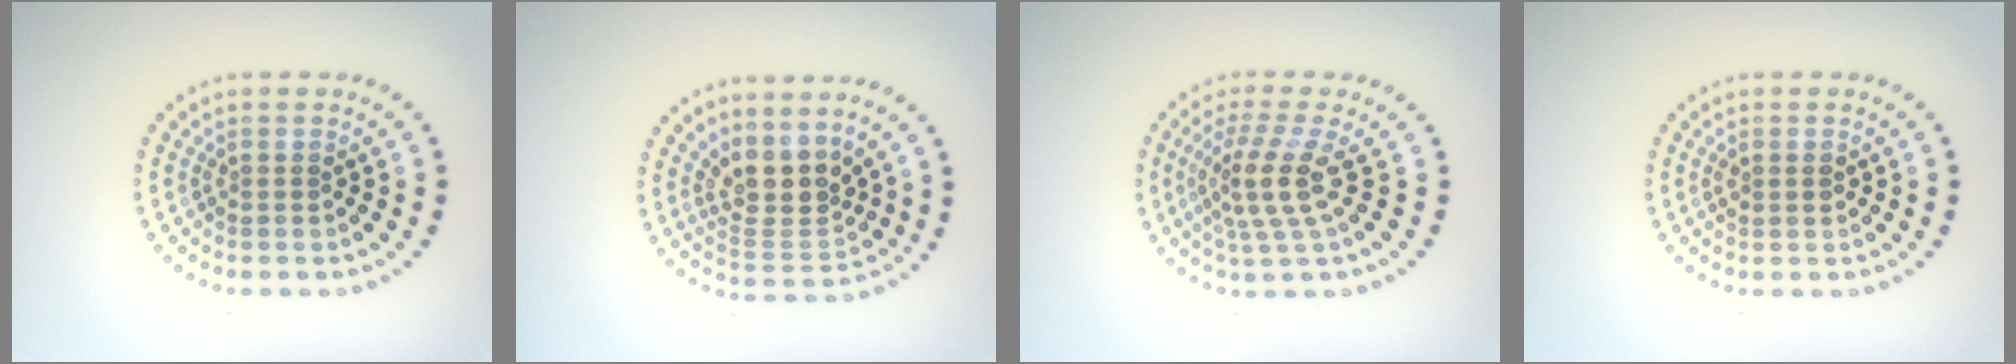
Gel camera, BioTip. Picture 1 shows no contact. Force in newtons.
{"total": 3.9, "press": 3.2, "slide": 2.1}
{"total": 3.8, "press": 2.8, "slide": 2.5}
{"total": 0.8, "press": 0.8, "slide": 0.1}